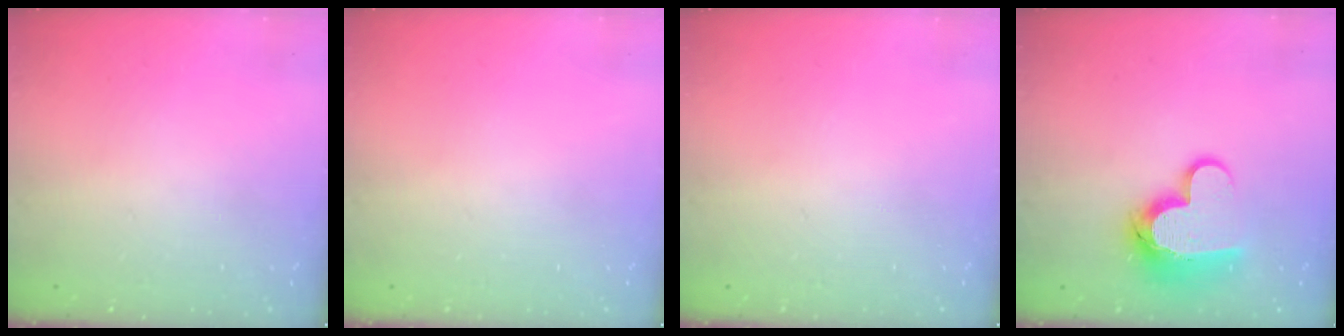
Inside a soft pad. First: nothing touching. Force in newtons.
{"total": 0.0}
{"total": 0.0}
{"total": 13.2, "press": 13.2, "slide": 0.9}